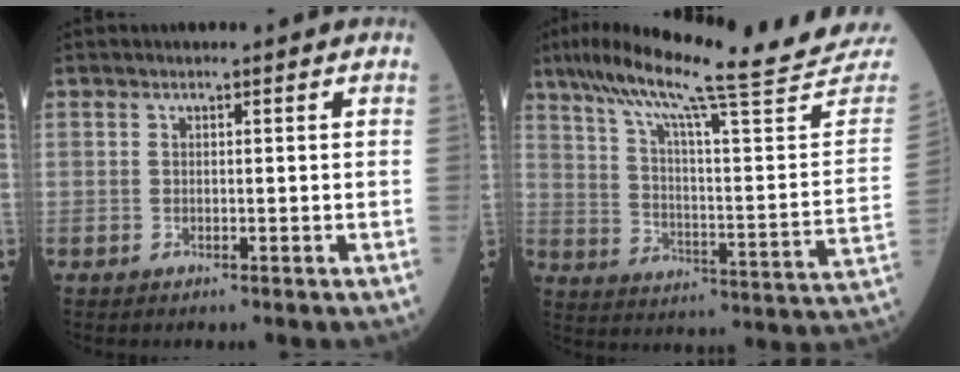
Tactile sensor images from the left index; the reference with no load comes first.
{"total": 26.7, "force": [23.3, -0.4, 12.9], "torque": [-0.214, -0.071, 0.317]}